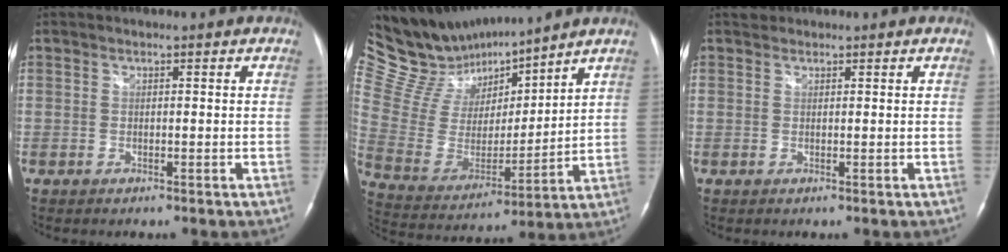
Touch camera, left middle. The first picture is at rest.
{"total": 17.6, "force": [16.3, 3.9, 5.5], "torque": [-0.115, 0.000, 0.307]}
{"total": 0.8, "force": [0.7, 0.4, -0.1], "torque": [-0.003, 0.006, 0.010]}